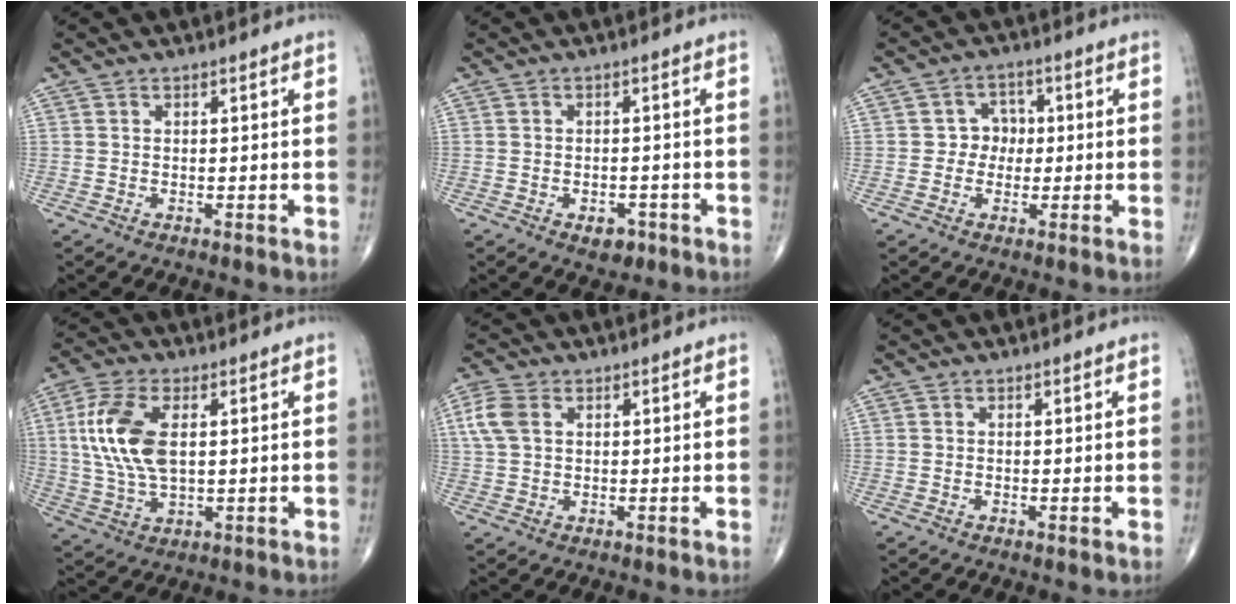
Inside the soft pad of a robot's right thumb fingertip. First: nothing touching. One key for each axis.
{"total": 3.4, "fx": -1.8, "fy": 2.1, "fz": 2.0, "tx": -0.016, "ty": 0.008, "tz": -0.020}
{"total": 4.3, "fx": -0.1, "fy": 3.9, "fz": 1.8, "tx": 0.007, "ty": 0.012, "tz": -0.012}
{"total": 12.7, "fx": 2.2, "fy": 6.5, "fz": 10.6, "tx": -0.230, "ty": -0.001, "tz": 0.044}
{"total": 5.3, "fx": 1.6, "fy": 3.5, "fz": 3.7, "tx": -0.091, "ty": 0.010, "tz": 0.031}
{"total": 0.5, "fx": 0.0, "fy": 0.1, "fz": 0.5, "tx": -0.012, "ty": -0.002, "tz": -0.001}